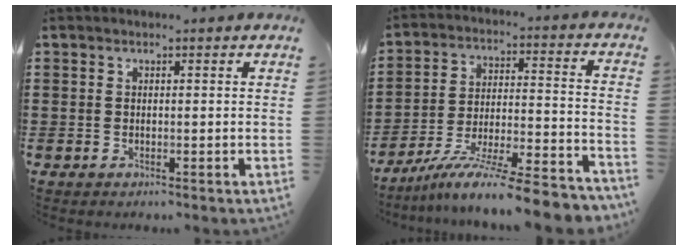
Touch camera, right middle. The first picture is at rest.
{"total": 10.6, "force": [-9.1, -0.3, 5.3], "torque": [-0.083, 0.005, -0.179]}